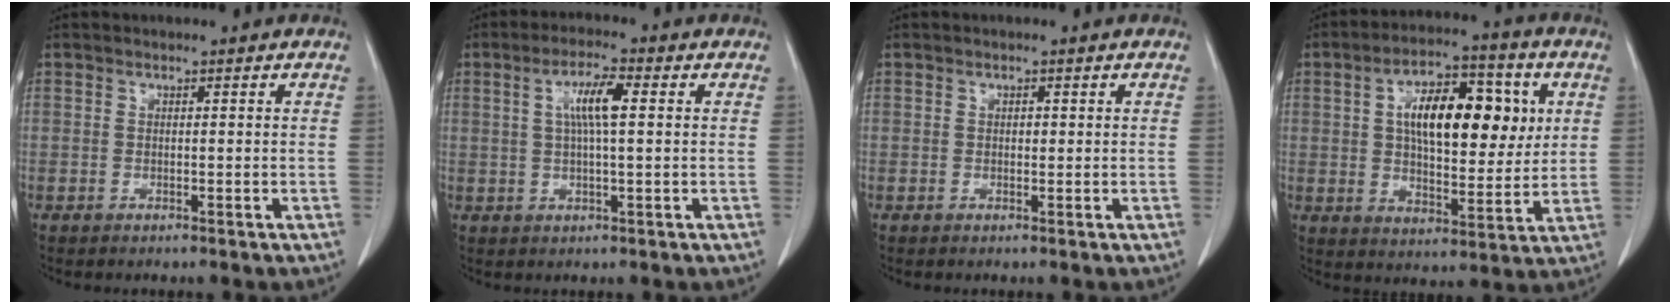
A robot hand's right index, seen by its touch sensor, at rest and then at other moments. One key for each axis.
{"total": 6.0, "fx": 1.2, "fy": 1.1, "fz": 5.8, "tx": -0.112, "ty": 0.010, "tz": 0.025}
{"total": 1.0, "fx": 0.1, "fy": 0.7, "fz": 0.8, "tx": -0.015, "ty": 0.000, "tz": 0.002}
{"total": 16.2, "fx": 3.7, "fy": 7.1, "fz": 14.0, "tx": -0.233, "ty": 0.028, "tz": 0.061}